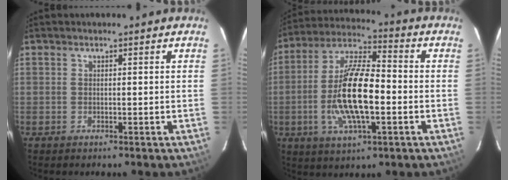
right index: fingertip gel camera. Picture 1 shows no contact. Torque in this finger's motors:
{"motor_torque": [0.70, -0.18, 1.05, 0.21]}